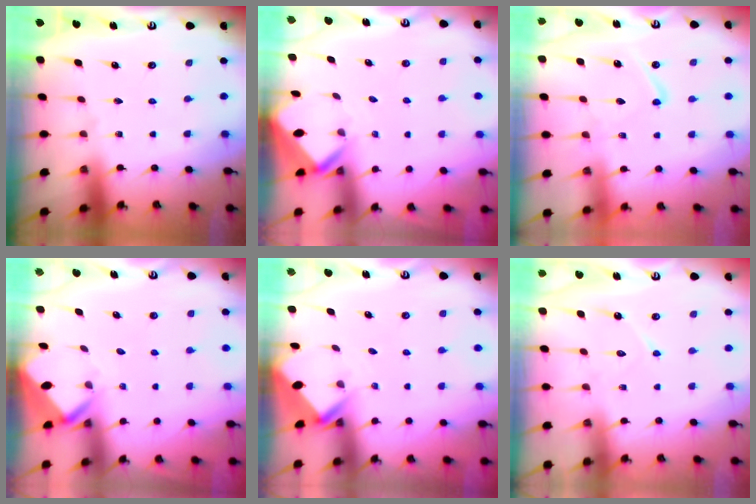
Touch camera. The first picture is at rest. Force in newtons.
{"total": 2.8, "press": 2.8, "slide": 0.2}
{"total": 11.2, "press": 11.1, "slide": 1.0}
{"total": 4.0, "press": 4.0, "slide": 0.3}
{"total": 2.9, "press": 2.9, "slide": 0.2}
{"total": 7.5, "press": 7.5, "slide": 0.7}